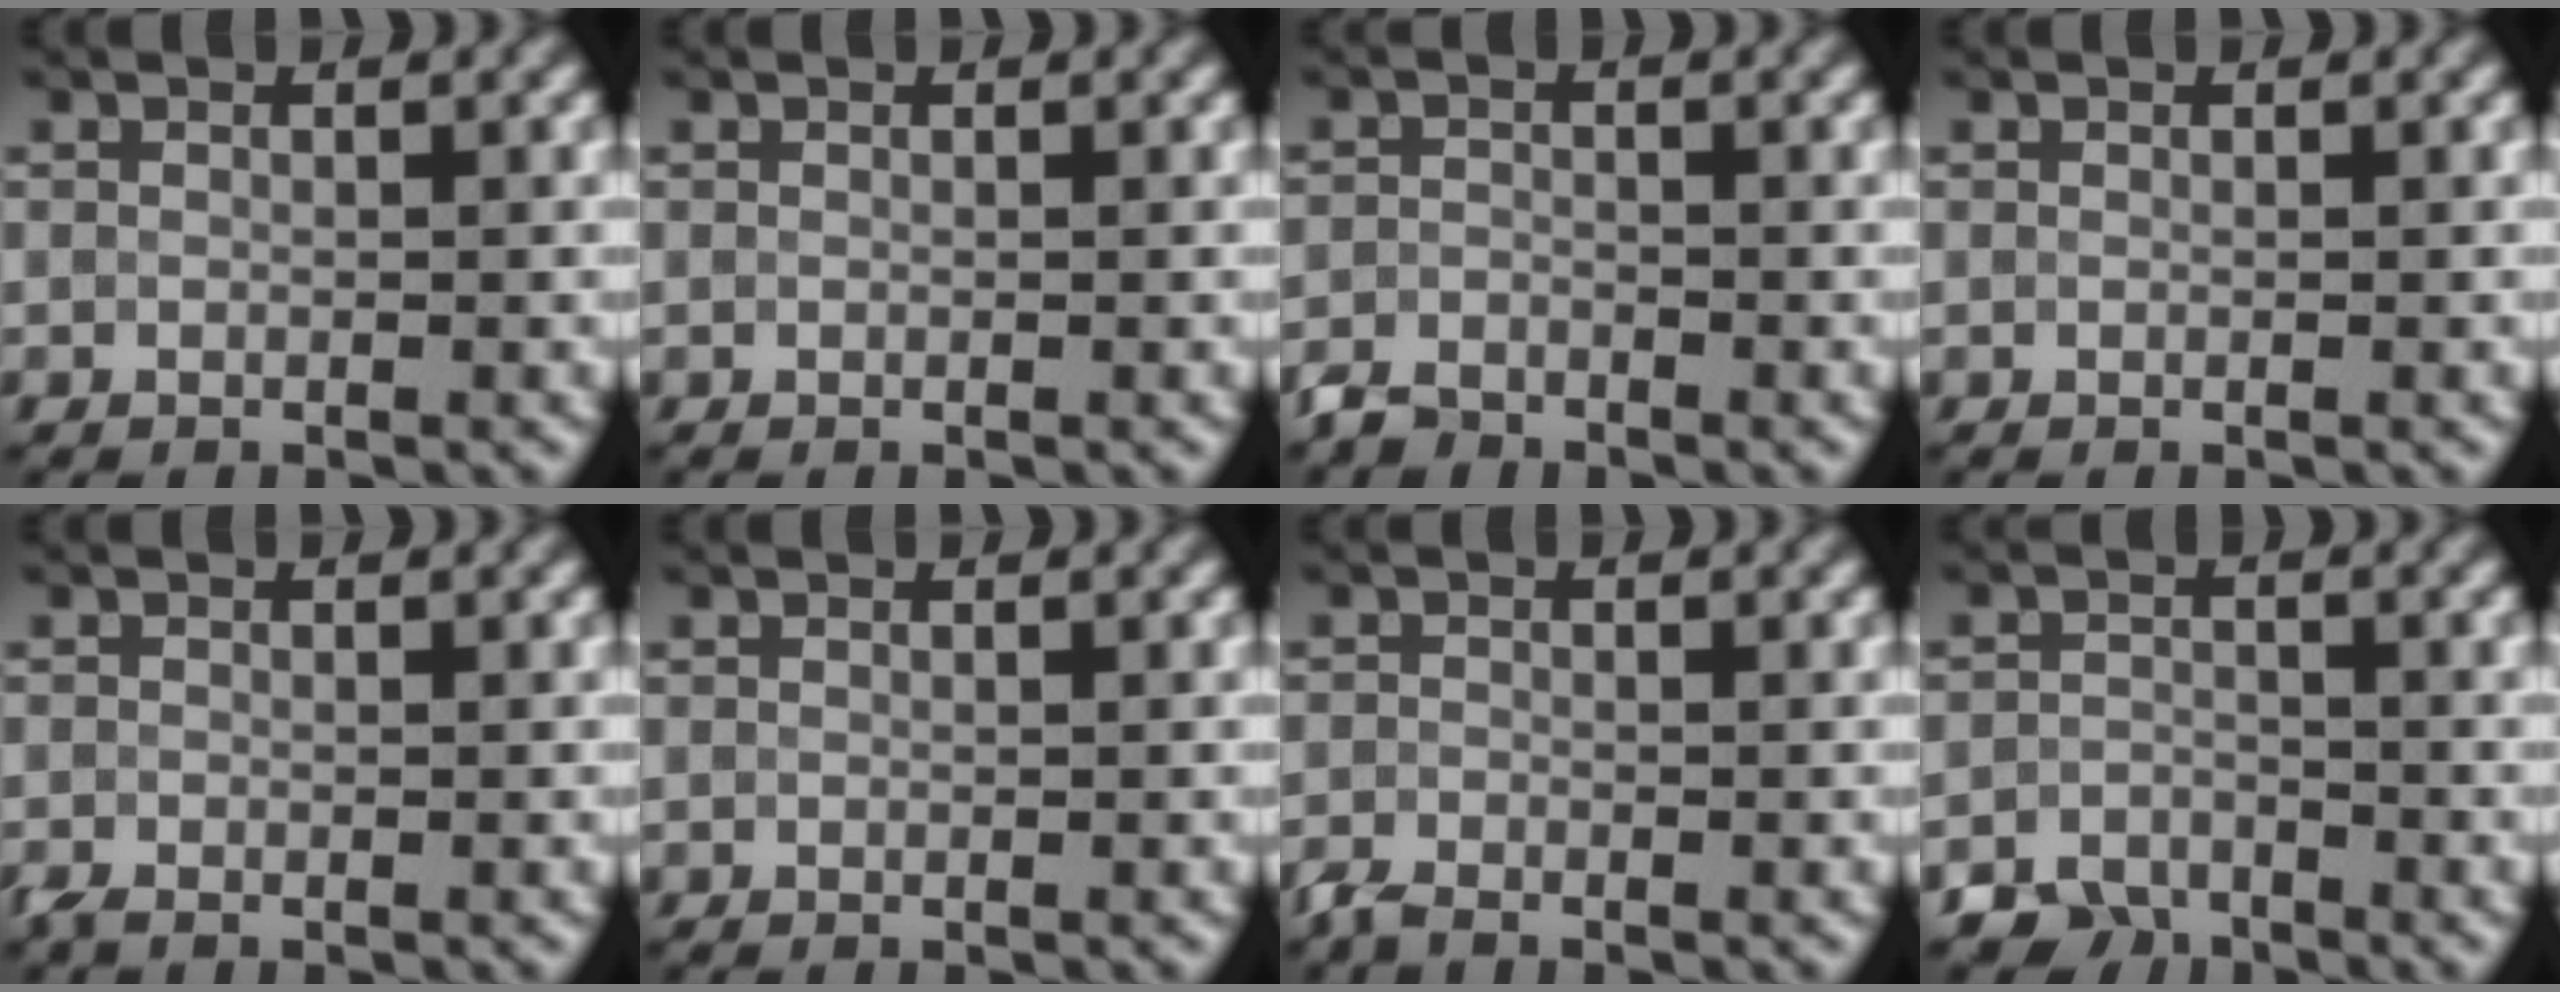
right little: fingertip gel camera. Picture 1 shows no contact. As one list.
[{"total": 0.0}, {"total": 2.0, "force": [-1.9, 0.6, 0.1], "torque": [-0.004, -0.005, -0.045]}, {"total": 0.0}, {"total": 0.8, "force": [-0.8, 0.1, 0.3], "torque": [-0.008, -0.005, -0.015]}, {"total": 0.0}, {"total": 1.4, "force": [-1.3, 0.2, 0.4], "torque": [-0.014, -0.007, -0.032]}, {"total": 2.8, "force": [-2.6, 1.1, -0.1], "torque": [0.006, -0.001, -0.053]}]